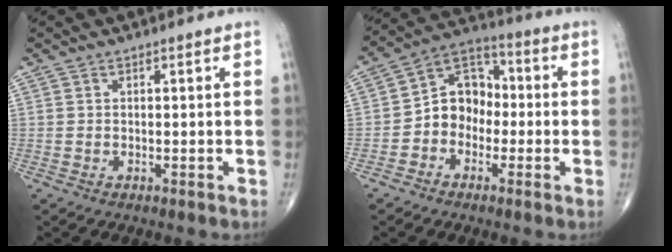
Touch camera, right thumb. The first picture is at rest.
{"total": 9.5, "force": [-1.8, 7.7, 5.2], "torque": [-0.051, 0.042, -0.051]}